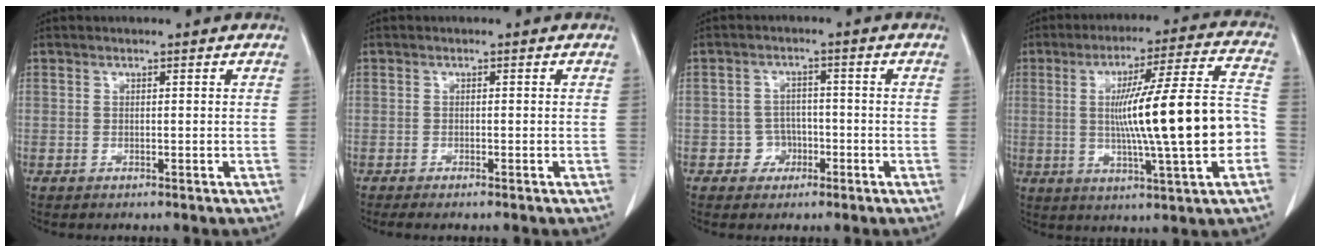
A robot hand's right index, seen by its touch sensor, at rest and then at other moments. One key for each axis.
{"total": 2.1, "fx": -1.7, "fy": 0.1, "fz": 1.2, "tx": -0.016, "ty": -0.004, "tz": -0.023}
{"total": 3.3, "fx": -1.4, "fy": 3.0, "fz": 0.2, "tx": 0.007, "ty": 0.014, "tz": -0.023}
{"total": 18.2, "fx": -1.6, "fy": 0.4, "fz": 18.1, "tx": -0.290, "ty": 0.013, "tz": -0.024}